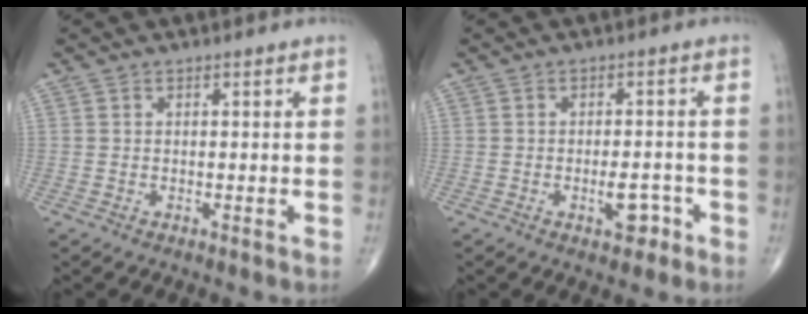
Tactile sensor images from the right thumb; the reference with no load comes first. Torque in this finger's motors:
{"motor_torque": [2.90, 2.11, 1.18, -0.98, 0.46]}